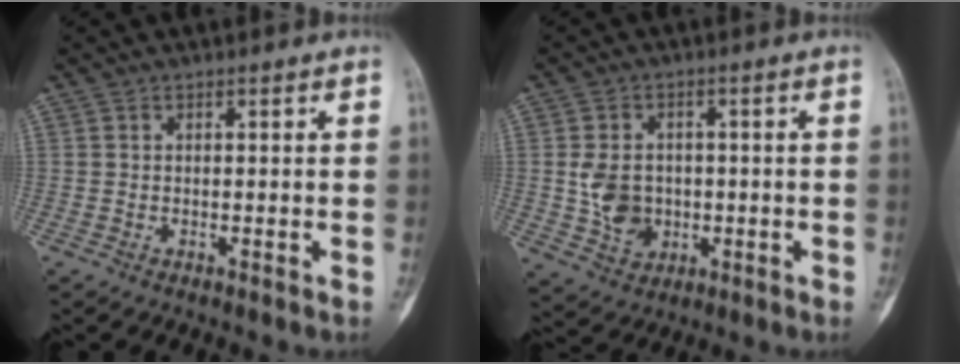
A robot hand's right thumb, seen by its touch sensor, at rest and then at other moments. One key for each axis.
{"total": 7.5, "fx": -0.4, "fy": 6.0, "fz": 4.4, "tx": -0.058, "ty": 0.001, "tz": 0.002}